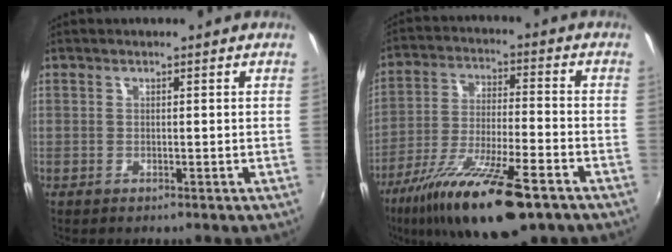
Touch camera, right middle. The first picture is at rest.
{"total": 19.4, "force": [-12.8, 4.2, 14.0], "torque": [-0.263, -0.042, -0.222]}